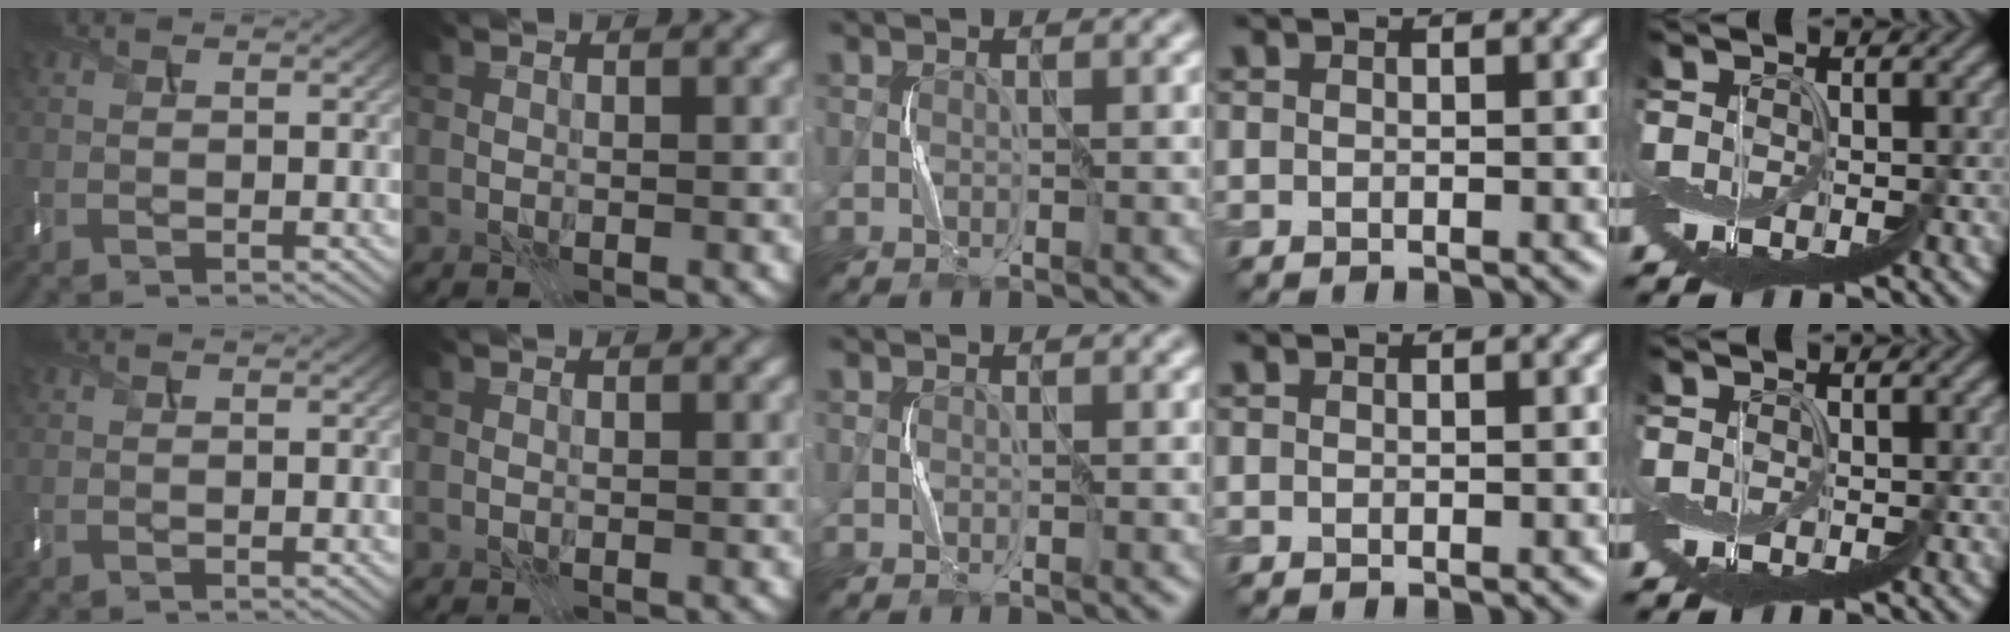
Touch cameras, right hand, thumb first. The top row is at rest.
{}